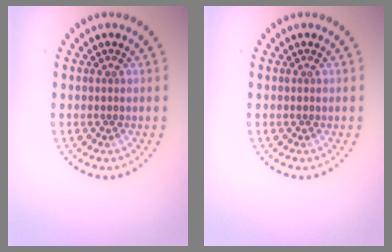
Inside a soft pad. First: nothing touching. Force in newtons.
{"total": 0.0}